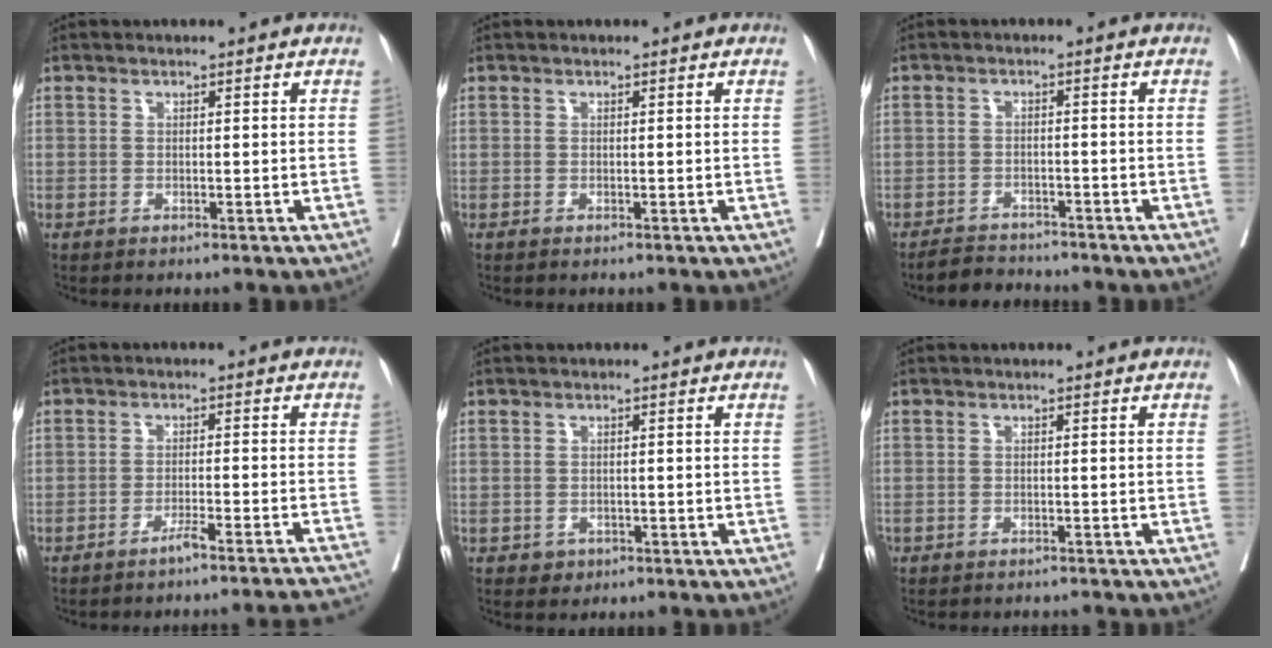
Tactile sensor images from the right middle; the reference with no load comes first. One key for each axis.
{"total": 0.0}
{"total": 3.9, "fx": -3.8, "fy": 0.9, "fz": 0.1, "tx": -0.008, "ty": -0.010, "tz": -0.065}
{"total": 11.5, "fx": -10.8, "fy": -1.7, "fz": 3.3, "tx": -0.007, "ty": -0.006, "tz": -0.136}
{"total": 1.3, "fx": -0.6, "fy": 1.1, "fz": 0.3, "tx": -0.003, "ty": 0.003, "tz": -0.005}
{"total": 3.6, "fx": -3.3, "fy": 1.3, "fz": 0.6, "tx": -0.005, "ty": -0.002, "tz": -0.044}